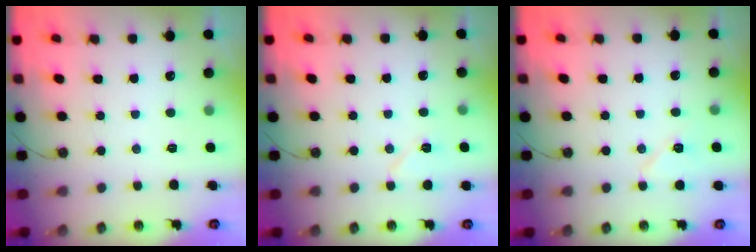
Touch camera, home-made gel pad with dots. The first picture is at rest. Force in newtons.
{"total": 6.8, "press": 6.3, "slide": 2.7}
{"total": 7.0, "press": 6.9, "slide": 1.2}